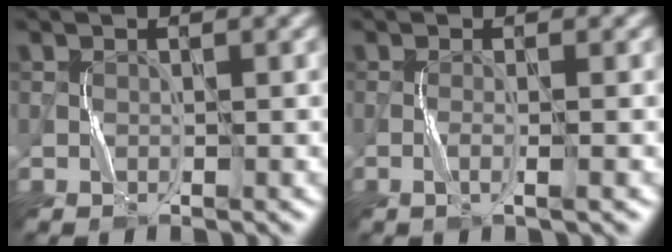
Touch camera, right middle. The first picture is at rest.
{"total": 1.1, "force": [-0.3, -0.2, 1.0], "torque": [-0.024, 0.001, -0.009]}